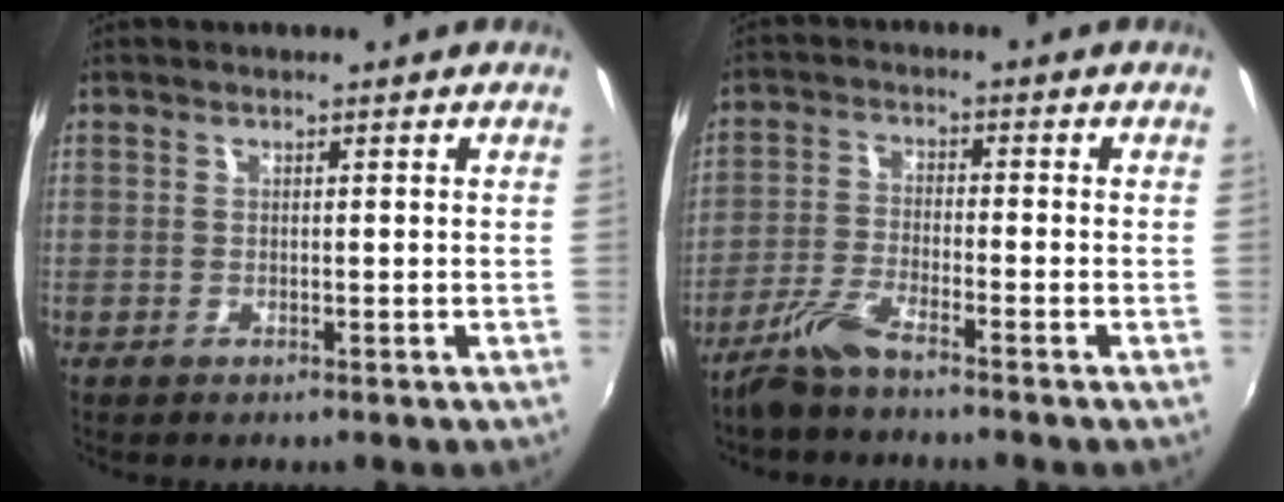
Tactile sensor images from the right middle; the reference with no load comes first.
{"total": 5.6, "force": [-4.6, 0.5, 3.2], "torque": [-0.081, -0.005, -0.094]}